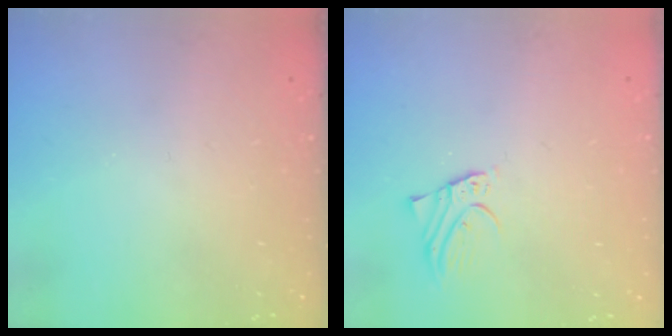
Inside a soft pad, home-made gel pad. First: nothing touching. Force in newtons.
{"total": 2.4, "press": 2.4, "slide": 0.1}